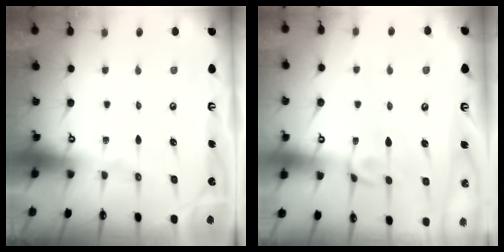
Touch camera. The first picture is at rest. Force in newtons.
{"total": 2.5, "press": 2.4, "slide": 0.7}